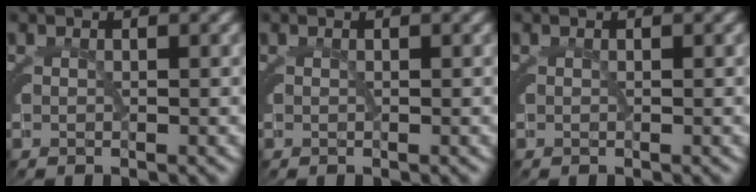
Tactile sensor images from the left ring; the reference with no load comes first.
{"total": 0.0}
{"total": 0.0}